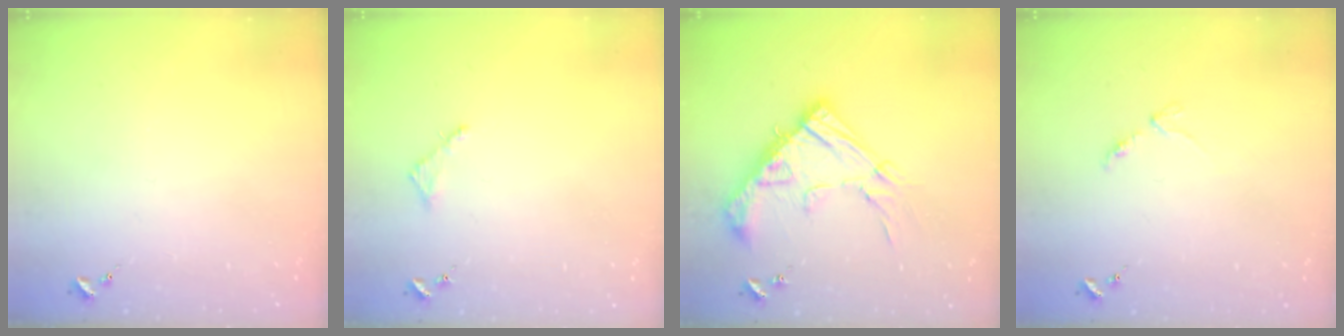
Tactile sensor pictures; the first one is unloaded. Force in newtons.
{"total": 2.8, "press": 2.7, "slide": 0.3}
{"total": 19.5, "press": 19.4, "slide": 1.8}
{"total": 3.4, "press": 3.4, "slide": 0.5}